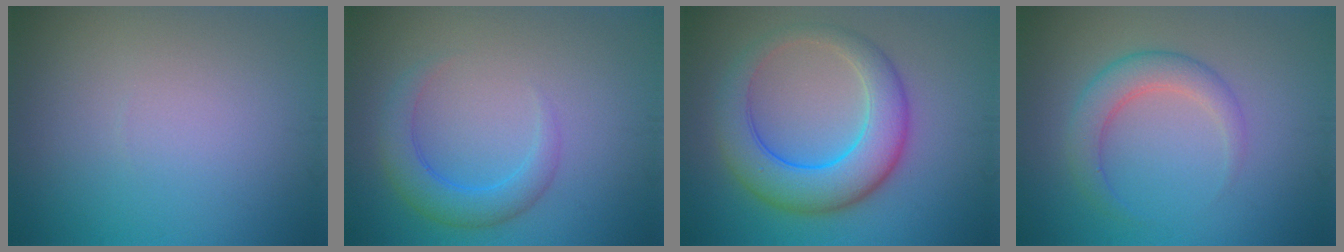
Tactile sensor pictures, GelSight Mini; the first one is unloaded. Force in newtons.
{"total": 3.3, "press": 3.3, "slide": 0.3}
{"total": 7.1, "press": 7.1, "slide": 0.1}
{"total": 3.2, "press": 3.2, "slide": 0.3}